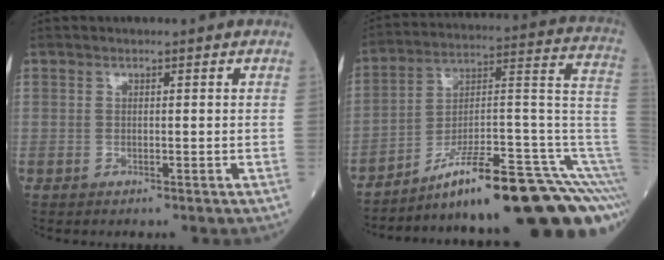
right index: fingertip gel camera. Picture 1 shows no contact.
{"total": 21.6, "force": [-12.7, 0.8, 17.5], "torque": [-0.150, 0.056, -0.196]}